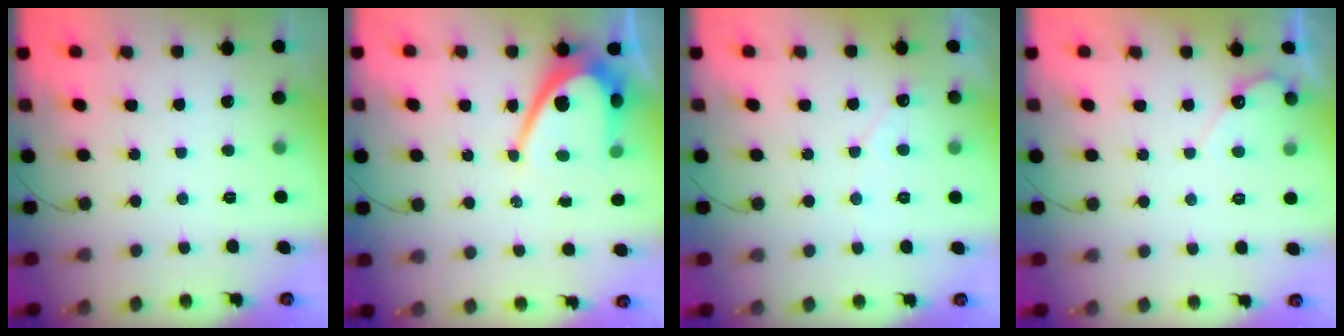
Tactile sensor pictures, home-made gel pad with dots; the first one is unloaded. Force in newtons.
{"total": 11.3, "press": 11.3, "slide": 0.9}
{"total": 3.0, "press": 3.0, "slide": 0.1}
{"total": 4.8, "press": 4.8, "slide": 0.3}